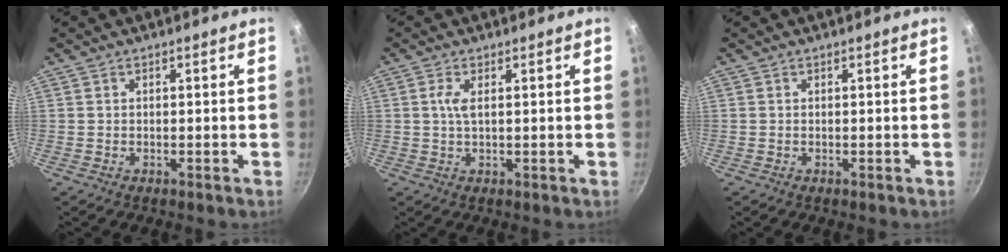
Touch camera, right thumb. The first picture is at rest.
{"total": 2.6, "force": [0.6, 0.7, 2.4], "torque": [-0.055, 0.001, 0.013]}
{"total": 0.0}